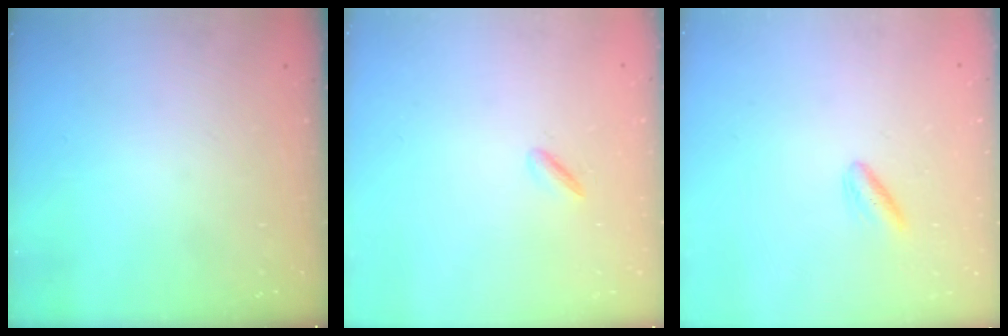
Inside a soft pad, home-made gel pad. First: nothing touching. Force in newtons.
{"total": 2.2, "press": 2.1, "slide": 0.6}
{"total": 2.8, "press": 2.5, "slide": 1.3}